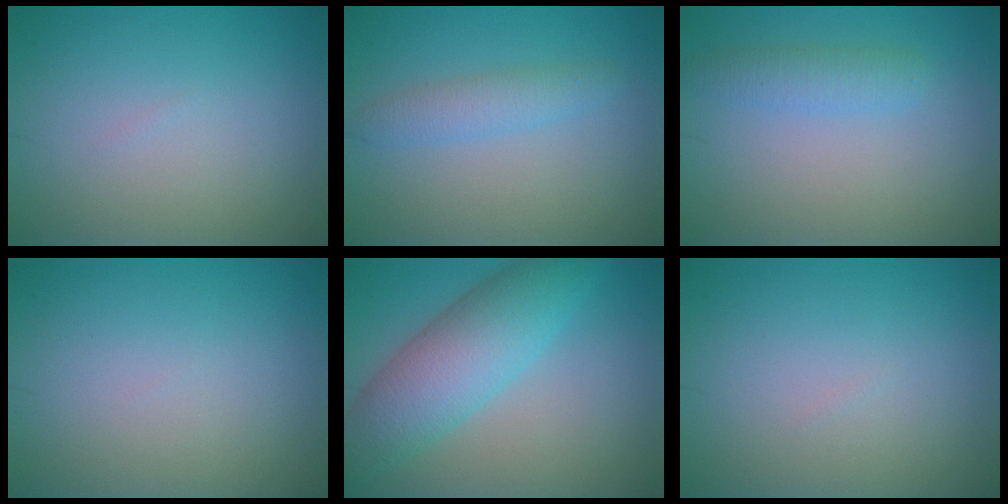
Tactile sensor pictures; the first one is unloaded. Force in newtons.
{"total": 2.2, "press": 2.2, "slide": 0.1}
{"total": 2.2, "press": 2.2, "slide": 0.1}
{"total": 0.0}
{"total": 7.1, "press": 7.1, "slide": 0.2}
{"total": 0.0}